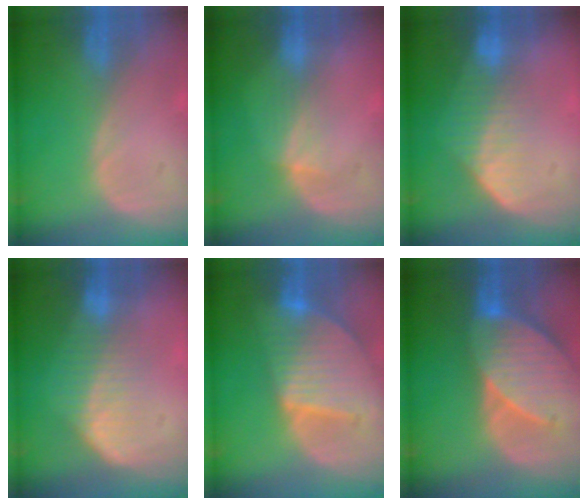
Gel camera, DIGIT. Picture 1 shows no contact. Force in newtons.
{"total": 2.7, "press": 2.4, "slide": 1.2}
{"total": 7.2, "press": 6.1, "slide": 3.8}
{"total": 6.8, "press": 6.3, "slide": 2.5}
{"total": 9.5, "press": 8.2, "slide": 4.8}
{"total": 10.1, "press": 8.9, "slide": 4.8}